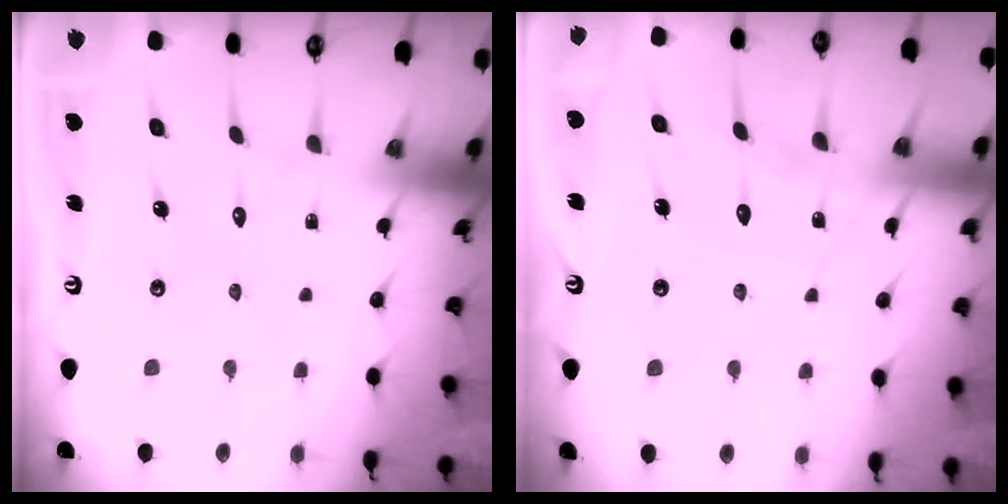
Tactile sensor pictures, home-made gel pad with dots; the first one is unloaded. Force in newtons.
{"total": 10.3, "press": 10.3, "slide": 0.4}